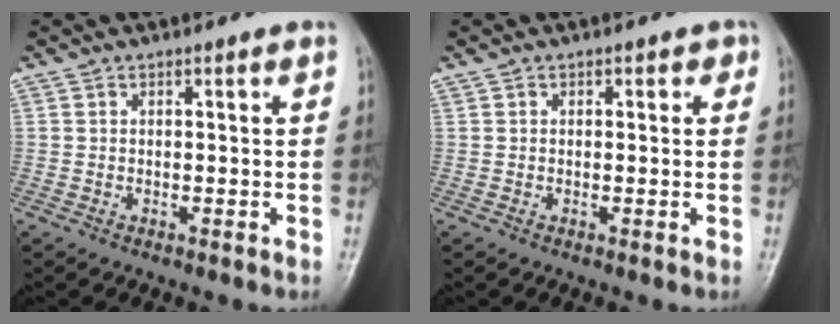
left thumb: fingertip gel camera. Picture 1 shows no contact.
{"total": 1.3, "force": [0.5, 1.0, 0.7], "torque": [0.006, 0.001, 0.001]}